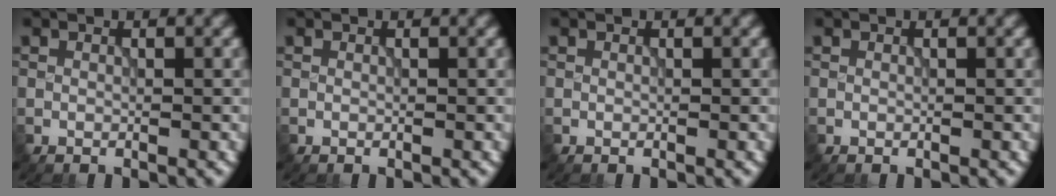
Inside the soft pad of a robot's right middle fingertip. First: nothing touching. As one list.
[{"total": 0.0}, {"total": 0.0}, {"total": 0.0}]